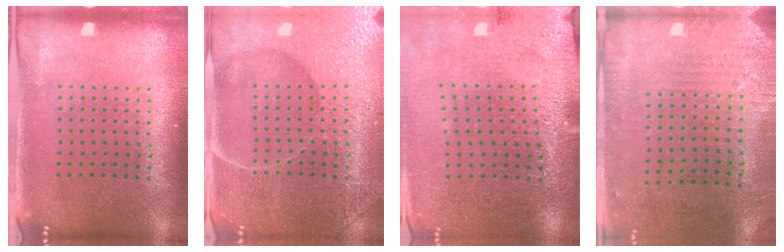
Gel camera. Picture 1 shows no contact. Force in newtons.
{"total": 4.6, "press": 4.4, "slide": 1.1}
{"total": 2.8, "press": 2.8, "slide": 0.1}
{"total": 2.8, "press": 2.3, "slide": 1.5}